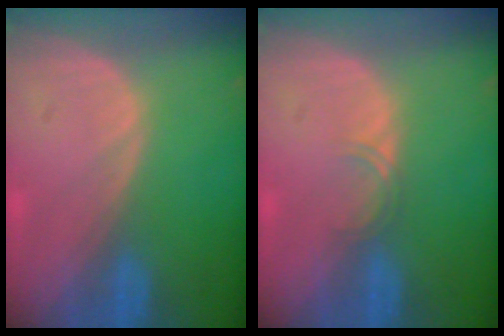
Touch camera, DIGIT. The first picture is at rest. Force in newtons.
{"total": 1.4, "press": 1.4, "slide": 0.2}